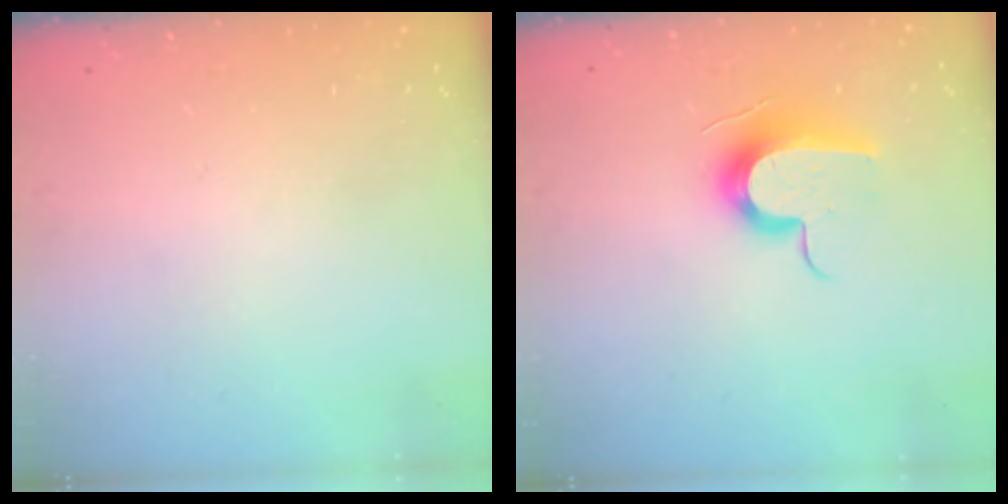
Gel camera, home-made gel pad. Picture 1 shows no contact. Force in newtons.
{"total": 11.3, "press": 11.3, "slide": 0.4}